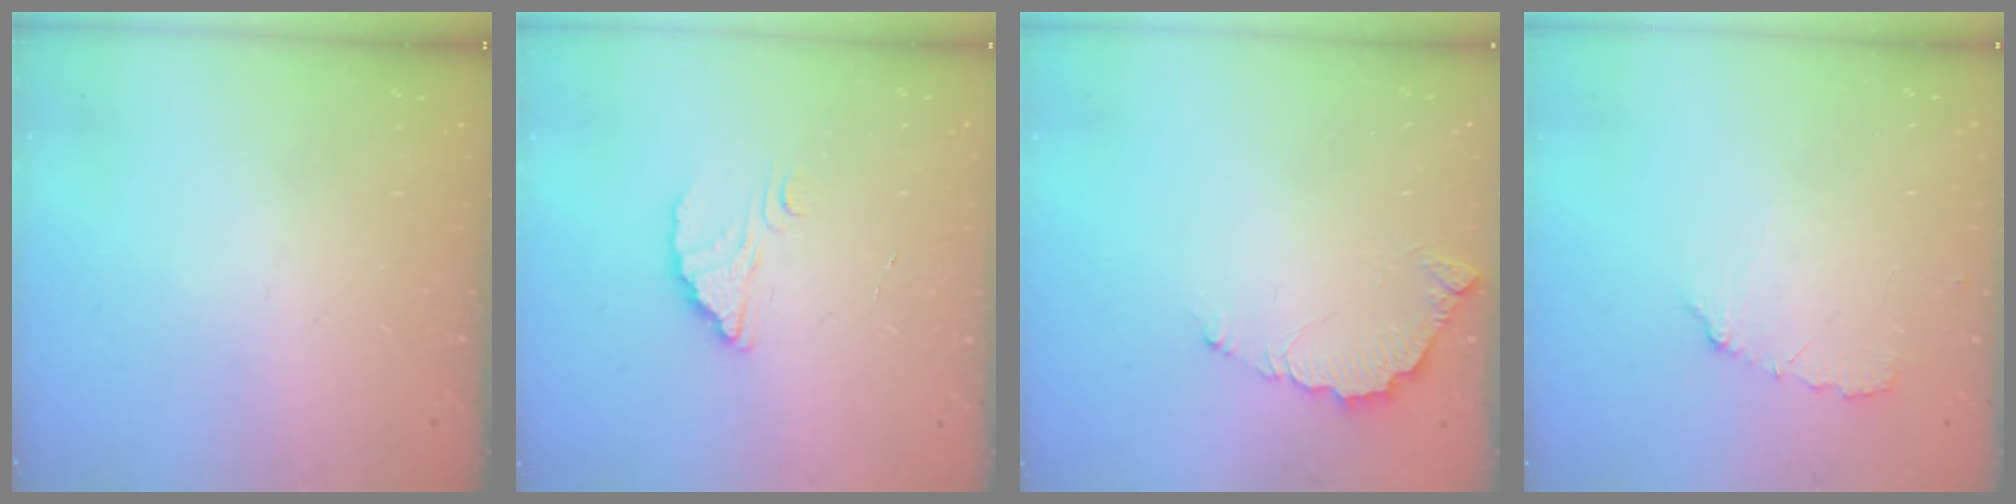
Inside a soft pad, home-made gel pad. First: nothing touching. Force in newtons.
{"total": 2.6, "press": 2.6, "slide": 0.1}
{"total": 5.5, "press": 5.5, "slide": 0.3}
{"total": 6.0, "press": 6.0, "slide": 0.3}